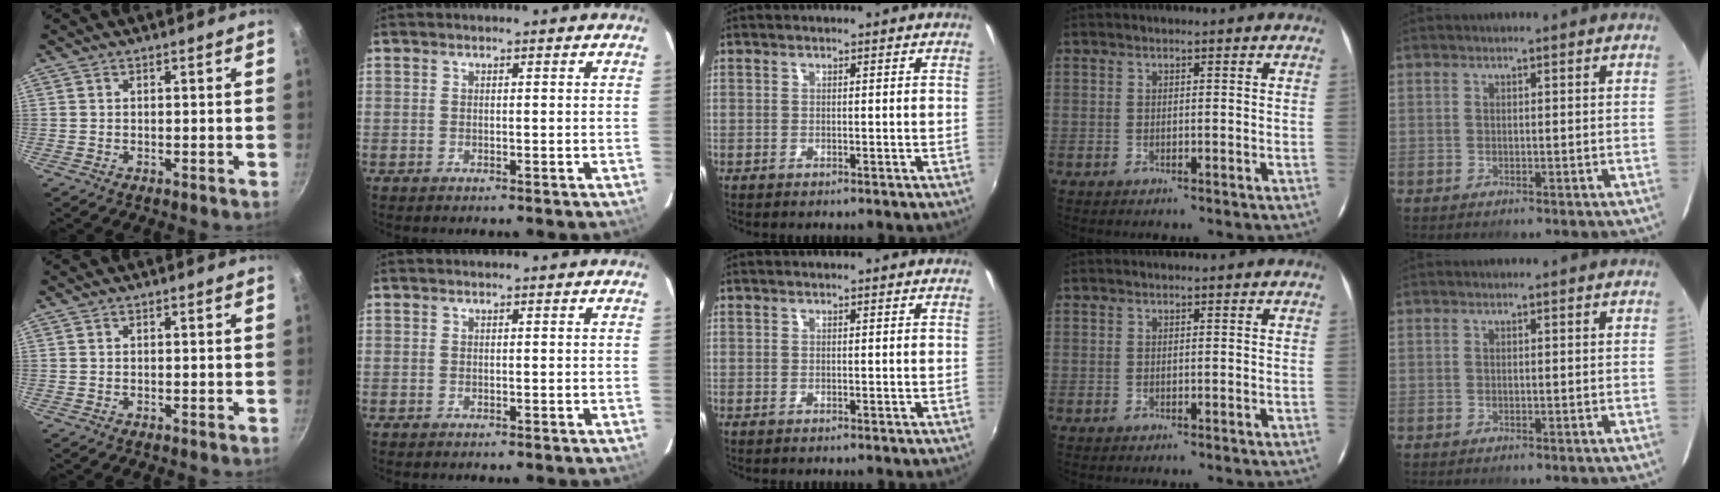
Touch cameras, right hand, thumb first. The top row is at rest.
{}